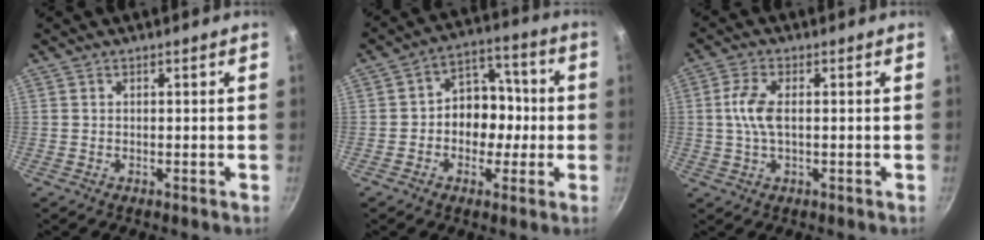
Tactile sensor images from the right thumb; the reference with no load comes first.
{"total": 10.3, "force": [-1.2, 8.3, 6.0], "torque": [-0.021, 0.036, -0.031]}
{"total": 5.7, "force": [0.2, 2.6, 5.0], "torque": [-0.110, 0.009, 0.000]}